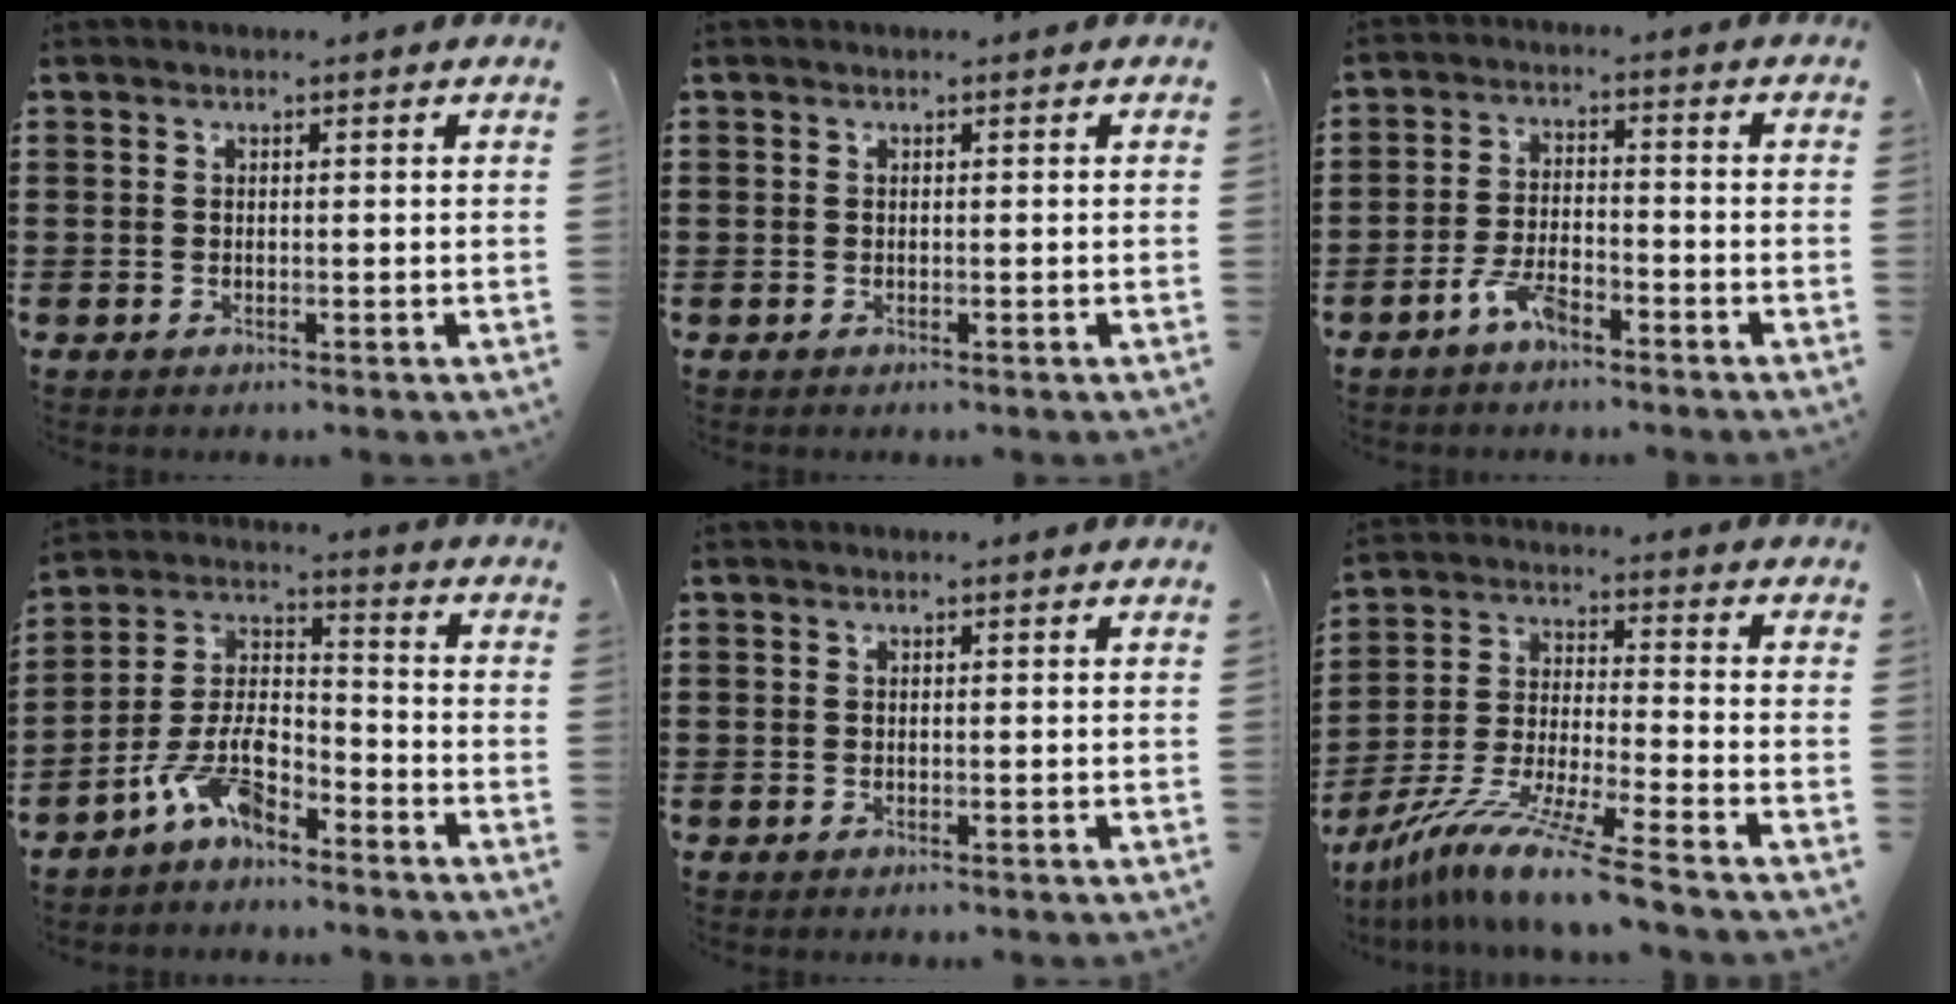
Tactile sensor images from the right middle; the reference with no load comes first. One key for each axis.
{"total": 0.0}
{"total": 4.7, "fx": -3.6, "fy": 1.5, "fz": 2.5, "tx": -0.064, "ty": 0.006, "tz": -0.074}
{"total": 8.9, "fx": -6.6, "fy": 3.2, "fz": 5.0, "tx": -0.121, "ty": 0.003, "tz": -0.132}
{"total": 0.0}
{"total": 10.9, "fx": -9.3, "fy": -1.0, "fz": 5.6, "tx": -0.110, "ty": -0.002, "tz": -0.188}